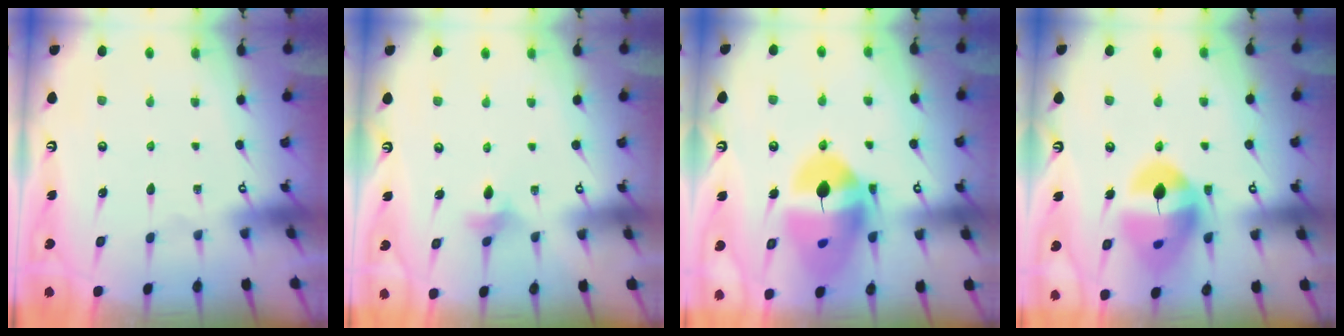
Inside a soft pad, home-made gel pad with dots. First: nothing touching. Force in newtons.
{"total": 5.1, "press": 5.0, "slide": 0.8}
{"total": 17.8, "press": 17.7, "slide": 1.7}
{"total": 16.8, "press": 16.7, "slide": 2.1}